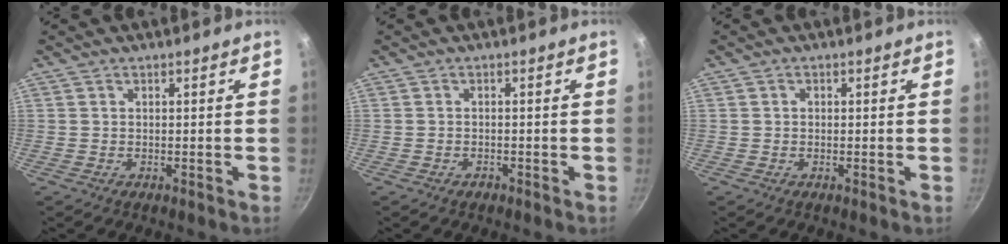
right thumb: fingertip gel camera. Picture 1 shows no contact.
{"total": 0.9, "force": [-0.7, 0.5, 0.3], "torque": [-0.009, 0.008, -0.010]}
{"total": 0.7, "force": [0.0, 0.7, 0.3], "torque": [-0.004, 0.005, -0.001]}